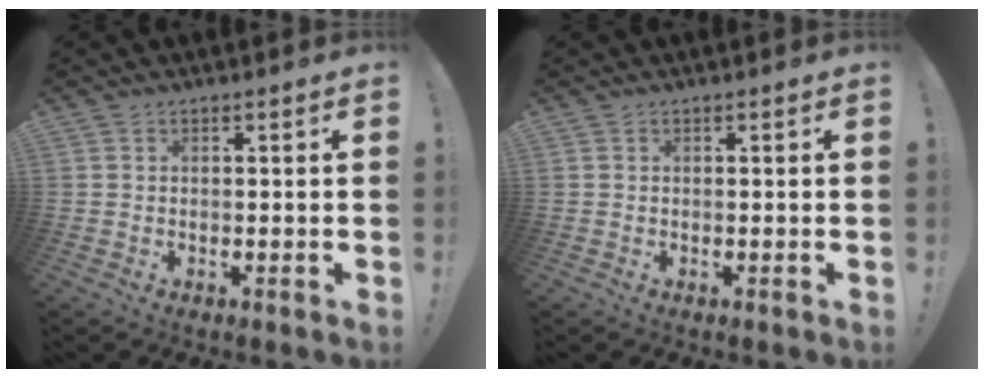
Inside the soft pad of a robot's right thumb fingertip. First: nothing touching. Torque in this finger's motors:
{"motor_torque": [0.00, 0.00, 0.00, 0.00, 0.00]}